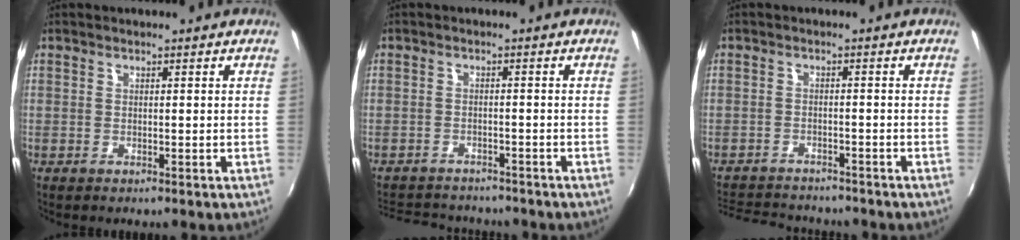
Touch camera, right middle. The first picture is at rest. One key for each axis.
{"total": 9.9, "fx": -8.8, "fy": 3.4, "fz": 2.8, "tx": -0.076, "ty": -0.002, "tz": -0.132}
{"total": 10.7, "fx": -9.7, "fy": 3.4, "fz": 3.2, "tx": -0.089, "ty": -0.003, "tz": -0.151}